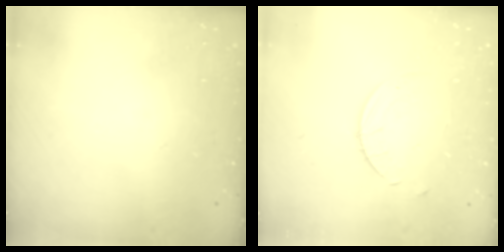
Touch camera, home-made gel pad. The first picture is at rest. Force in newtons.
{"total": 3.8, "press": 3.8, "slide": 0.3}